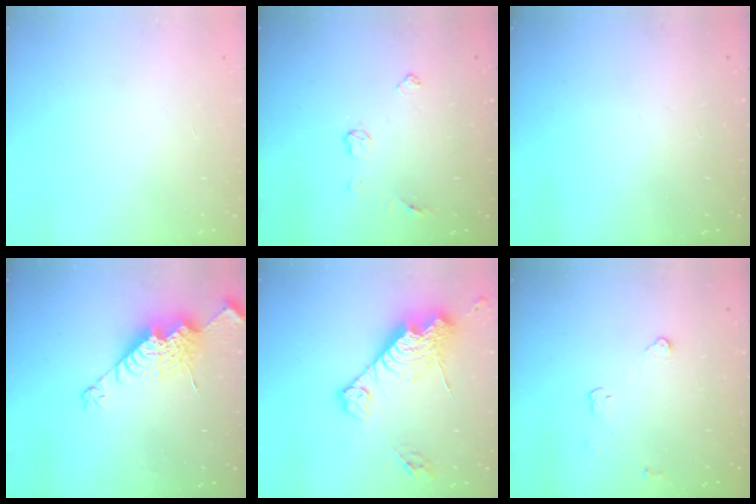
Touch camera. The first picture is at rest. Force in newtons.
{"total": 5.4, "press": 5.4, "slide": 0.5}
{"total": 0.0}
{"total": 14.7, "press": 14.7, "slide": 1.2}
{"total": 18.8, "press": 18.8, "slide": 1.6}
{"total": 3.0, "press": 3.0, "slide": 0.4}